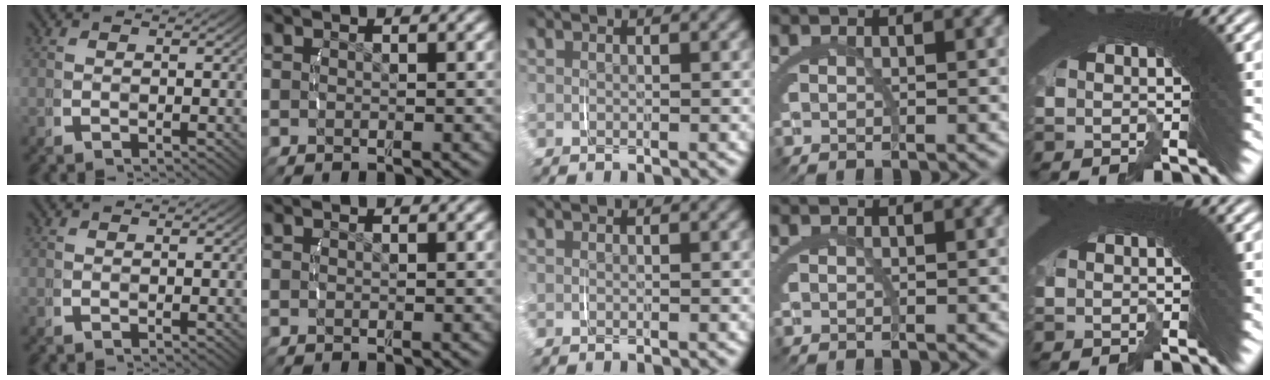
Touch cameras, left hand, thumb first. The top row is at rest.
{}